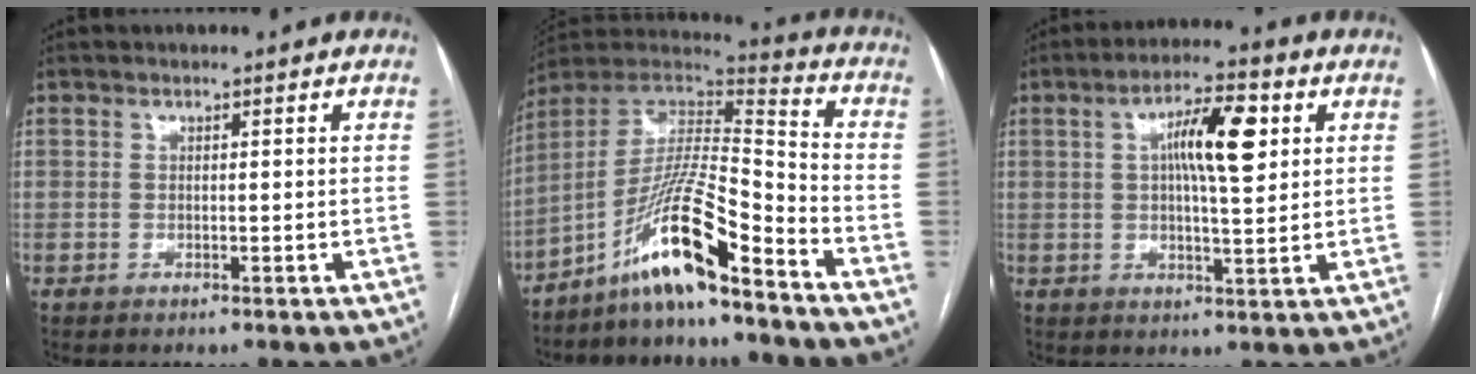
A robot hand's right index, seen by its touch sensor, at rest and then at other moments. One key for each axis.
{"total": 14.8, "fx": -10.0, "fy": 0.9, "fz": 10.9, "tx": -0.206, "ty": 0.011, "tz": -0.181}
{"total": 9.3, "fx": 2.6, "fy": 2.1, "fz": 8.7, "tx": -0.150, "ty": 0.016, "tz": 0.043}